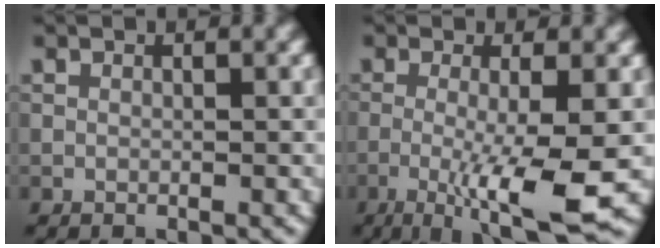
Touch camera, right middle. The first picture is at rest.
{"total": 7.5, "force": [-2.1, 1.1, 7.1], "torque": [-0.114, -0.012, -0.038]}